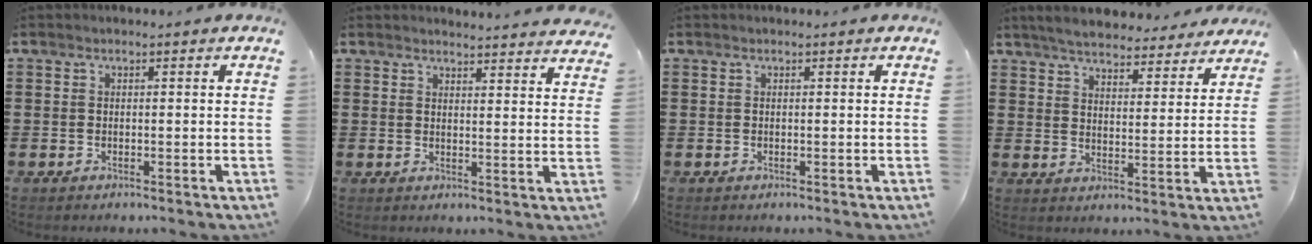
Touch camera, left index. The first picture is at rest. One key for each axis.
{"total": 3.2, "fx": 3.2, "fy": -0.3, "fz": 0.1, "tx": -0.004, "ty": -0.019, "tz": 0.058}
{"total": 0.0}
{"total": 5.3, "fx": 5.2, "fy": 0.3, "fz": 0.9, "tx": -0.042, "ty": -0.027, "tz": 0.092}